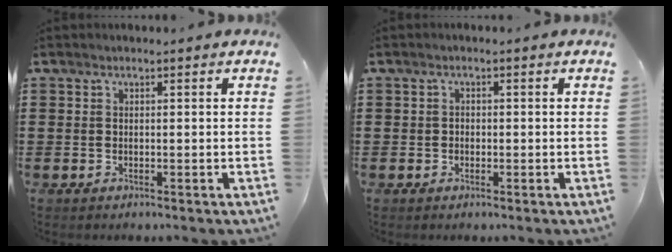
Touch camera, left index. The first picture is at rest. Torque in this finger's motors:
{"motor_torque": [-0.69, 0.86, -0.09, -0.01]}